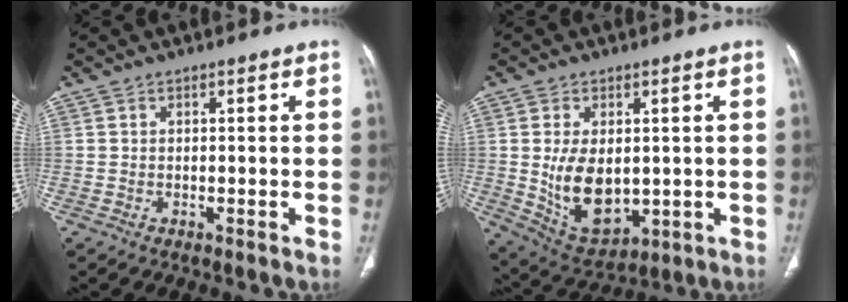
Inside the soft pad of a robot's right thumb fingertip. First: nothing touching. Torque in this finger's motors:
{"motor_torque": [-0.69, 0.72, 0.59, 0.84, 0.31]}